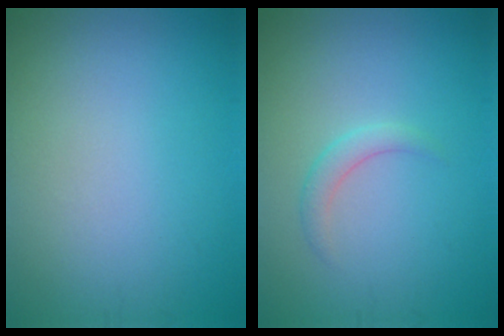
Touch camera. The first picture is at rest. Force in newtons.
{"total": 1.5, "press": 1.5, "slide": 0.0}